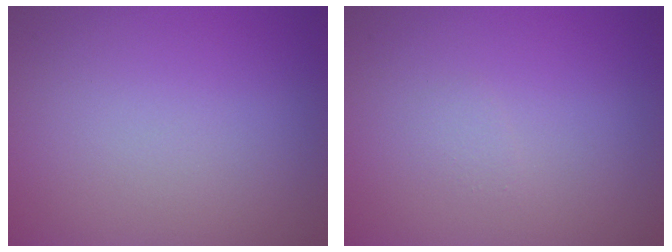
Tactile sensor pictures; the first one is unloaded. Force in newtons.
{"total": 0.6, "press": 0.6, "slide": 0.0}